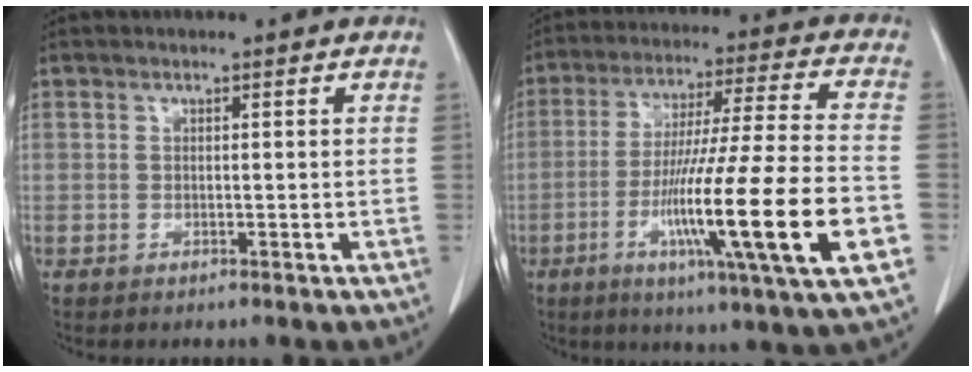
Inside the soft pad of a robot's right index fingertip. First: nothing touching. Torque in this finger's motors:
{"motor_torque": [1.98, -0.16, 0.98, 0.21]}